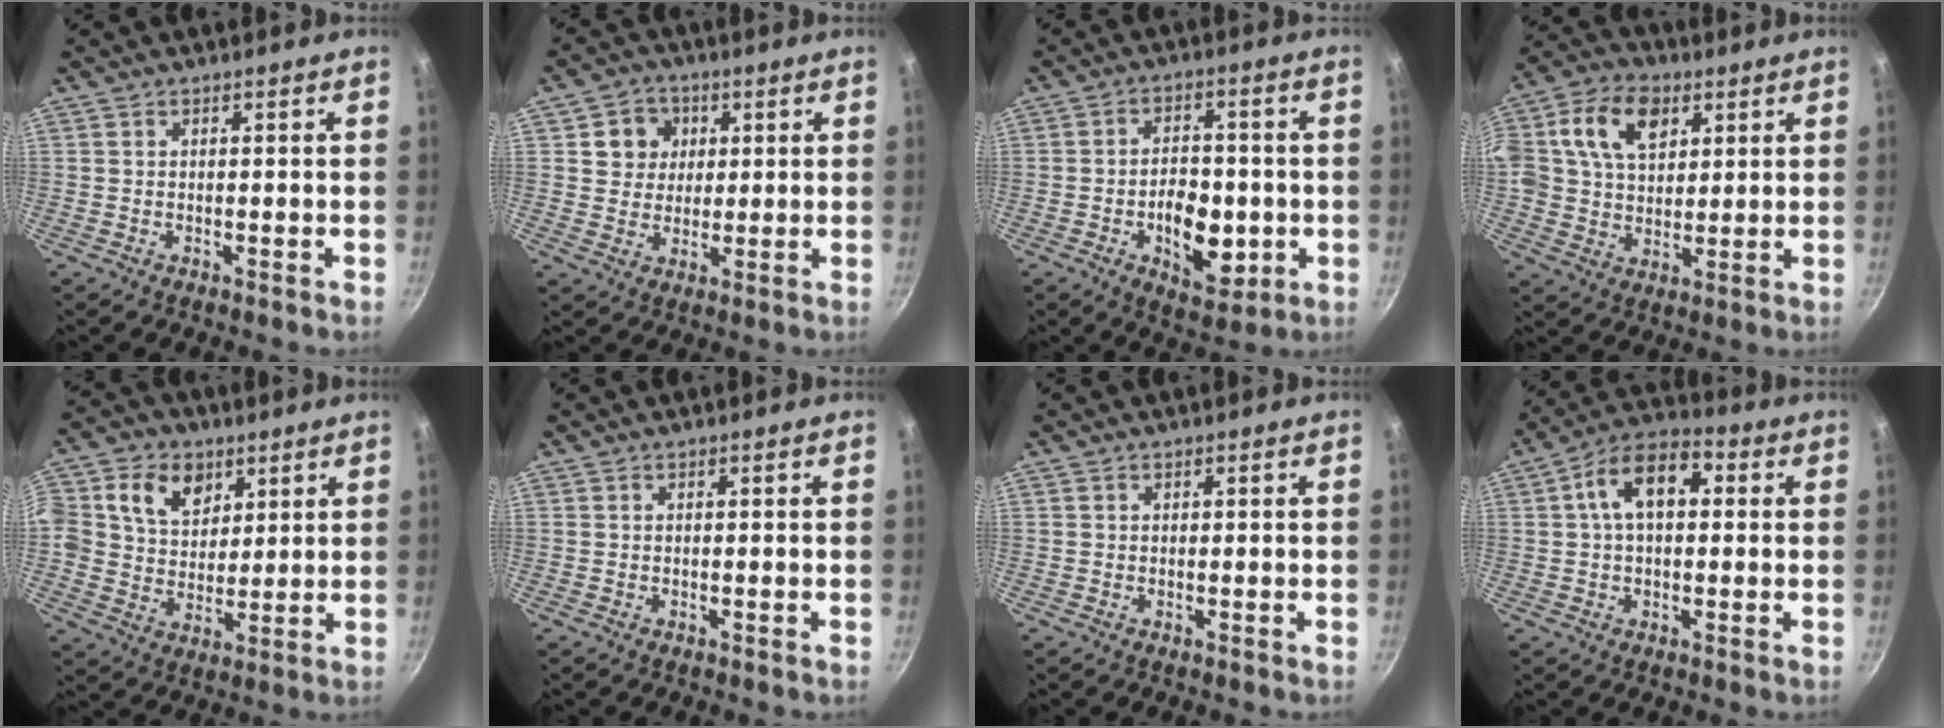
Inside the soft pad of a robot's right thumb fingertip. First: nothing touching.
{"total": 7.8, "force": [1.9, 7.0, 2.8], "torque": [-0.009, 0.007, 0.024]}
{"total": 11.6, "force": [-2.7, 7.0, 8.9], "torque": [-0.103, 0.006, -0.035]}
{"total": 13.7, "force": [4.7, 9.5, 8.7], "torque": [-0.136, 0.002, 0.073]}
{"total": 12.7, "force": [4.7, 10.1, 5.9], "torque": [-0.084, -0.004, 0.076]}
{"total": 0.0}
{"total": 0.0}
{"total": 11.6, "force": [2.3, 6.9, 9.0], "torque": [-0.121, 0.029, 0.024]}